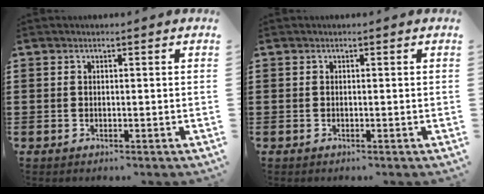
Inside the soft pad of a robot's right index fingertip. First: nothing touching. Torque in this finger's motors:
{"motor_torque": [0.57, 0.99, 0.00, 0.00]}